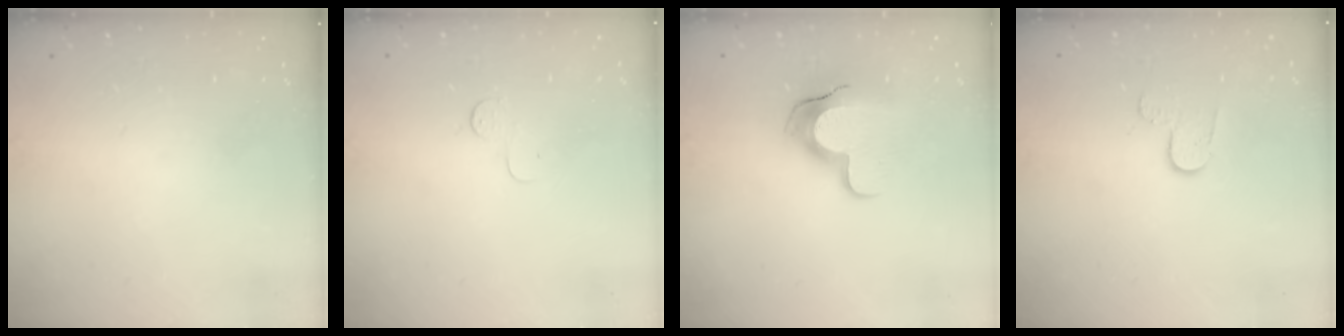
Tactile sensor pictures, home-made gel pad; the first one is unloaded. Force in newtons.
{"total": 3.5, "press": 3.5, "slide": 0.3}
{"total": 11.9, "press": 11.9, "slide": 1.1}
{"total": 5.9, "press": 5.9, "slide": 0.5}